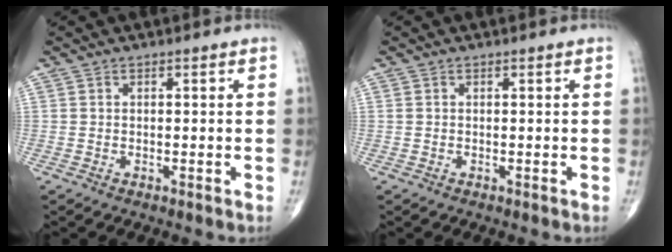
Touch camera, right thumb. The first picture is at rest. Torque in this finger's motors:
{"motor_torque": [0.09, -0.04, 0.21, 0.10, 0.01]}